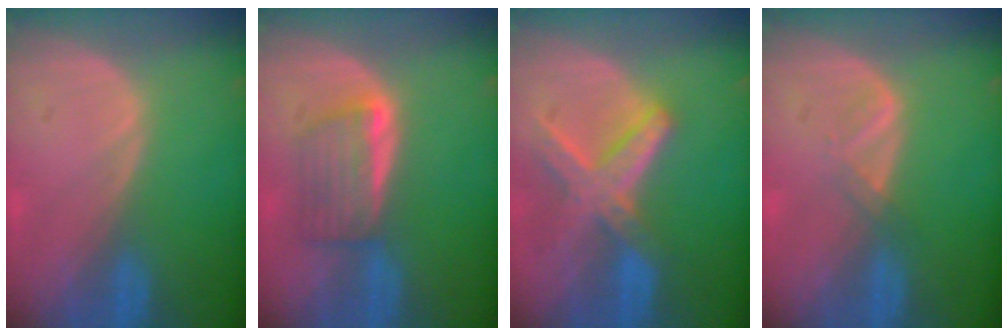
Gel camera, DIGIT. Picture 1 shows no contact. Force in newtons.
{"total": 5.6, "press": 5.3, "slide": 1.7}
{"total": 8.2, "press": 7.1, "slide": 4.1}
{"total": 1.8, "press": 1.7, "slide": 0.3}